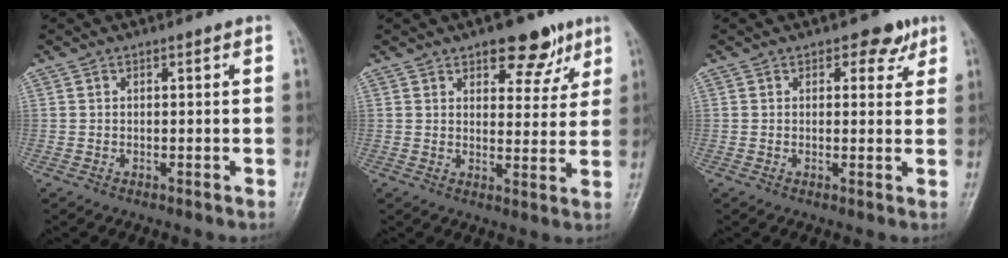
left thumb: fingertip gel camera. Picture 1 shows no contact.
{"total": 8.9, "force": [5.6, 4.7, 5.1], "torque": [-0.027, -0.025, 0.074]}
{"total": 3.8, "force": [2.1, 2.4, 1.9], "torque": [0.003, -0.006, 0.023]}